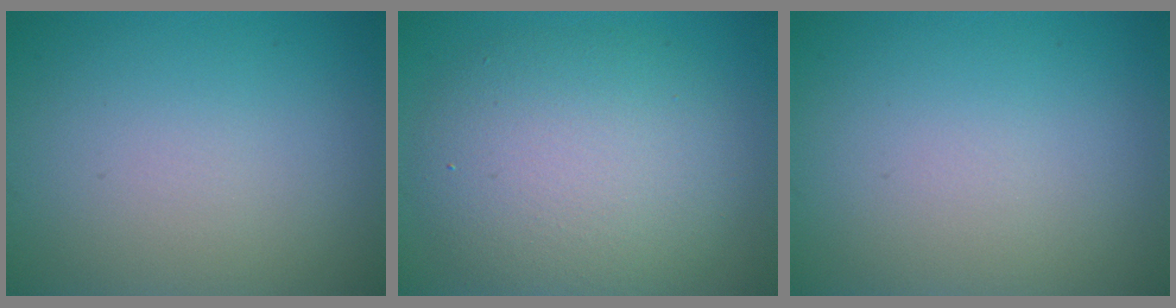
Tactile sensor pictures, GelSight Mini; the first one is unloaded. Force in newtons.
{"total": 7.5, "press": 7.5, "slide": 0.2}
{"total": 0.0}